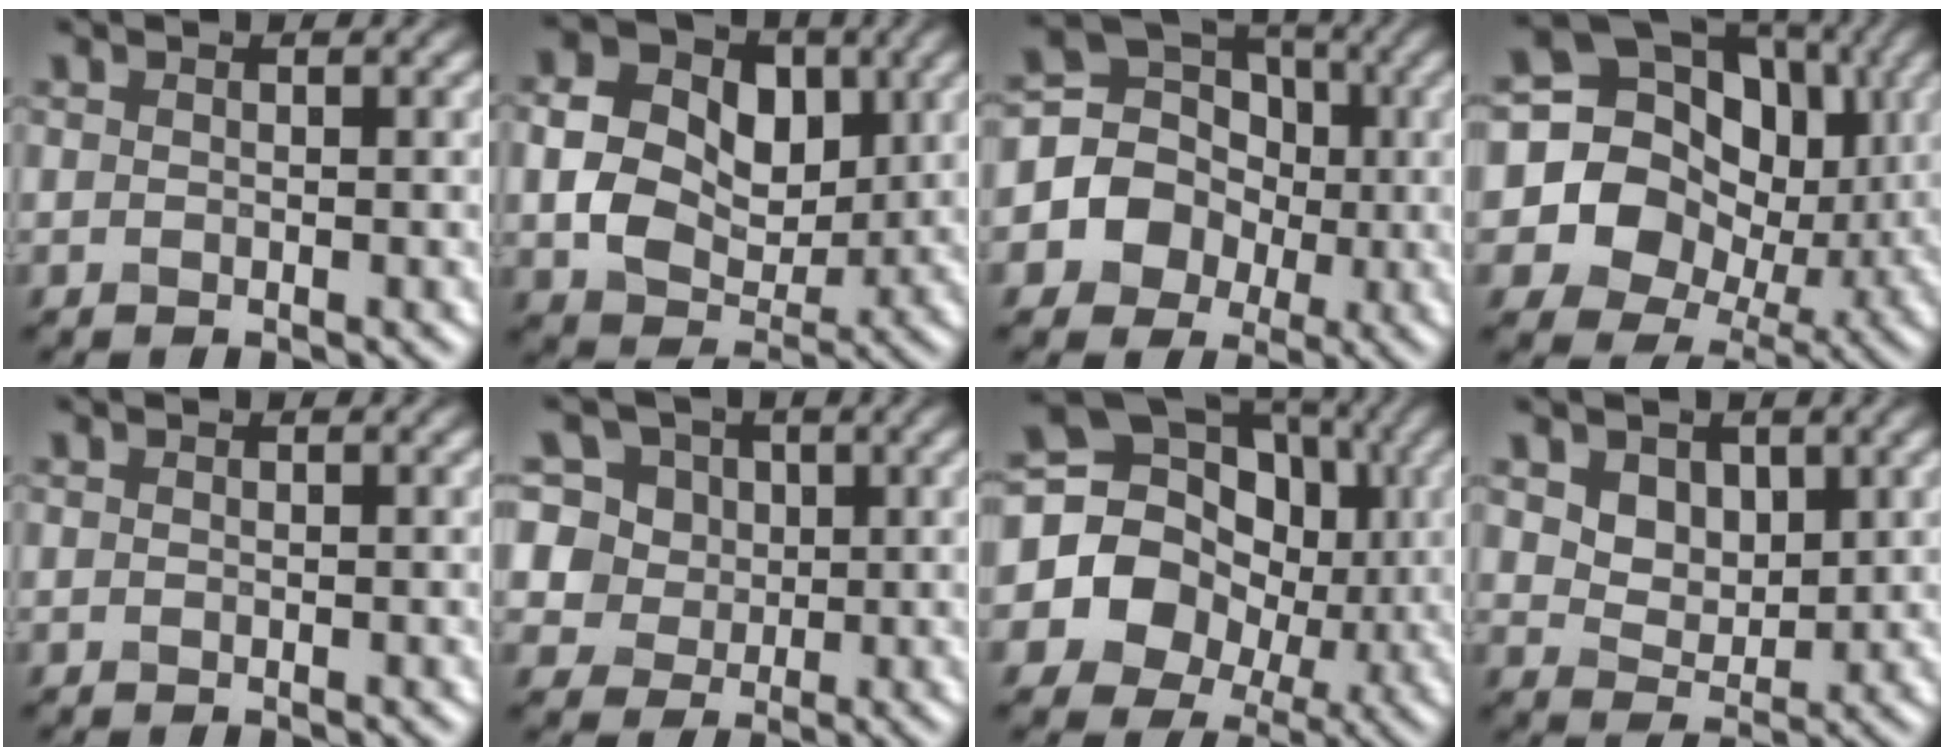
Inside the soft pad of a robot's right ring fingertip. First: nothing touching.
{"total": 7.3, "force": [0.6, 5.5, 4.7], "torque": [-0.091, 0.000, 0.010]}
{"total": 8.4, "force": [-1.1, 7.9, 2.9], "torque": [-0.052, 0.021, -0.046]}
{"total": 15.1, "force": [1.2, 13.5, 6.6], "torque": [-0.151, 0.006, 0.005]}
{"total": 0.0}
{"total": 12.0, "force": [5.7, 9.0, 5.5], "torque": [-0.130, 0.032, 0.081]}
{"total": 15.9, "force": [0.4, 14.4, 6.8], "torque": [-0.146, 0.025, -0.023]}
{"total": 3.6, "force": [1.9, 2.5, 1.8], "torque": [-0.047, -0.017, 0.047]}